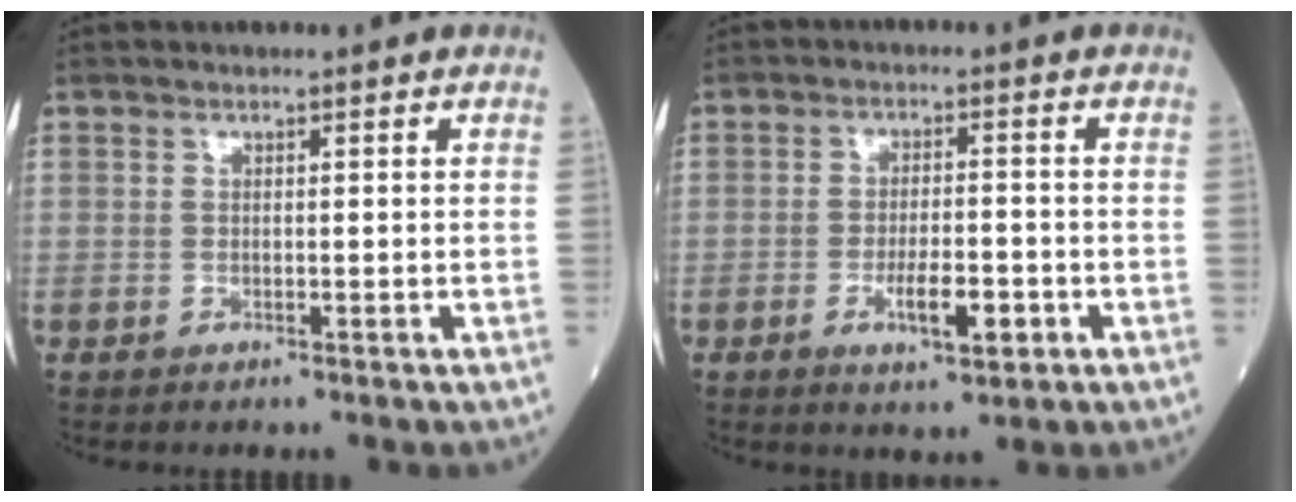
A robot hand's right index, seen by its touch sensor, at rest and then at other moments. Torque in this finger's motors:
{"motor_torque": [0.87, -0.46, 0.43, 0.12]}